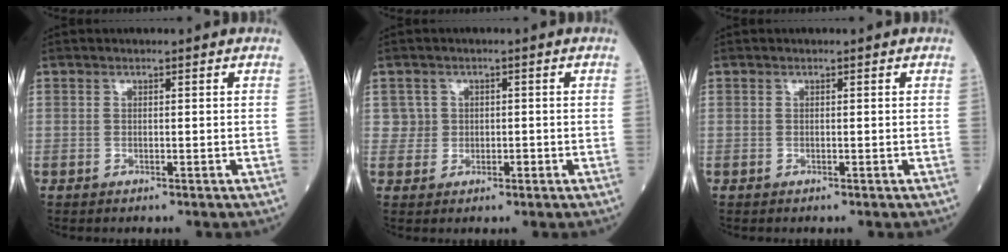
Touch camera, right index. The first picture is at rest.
{"total": 2.4, "force": [0.2, 2.3, -0.1], "torque": [0.013, 0.005, 0.002]}
{"total": 0.0}